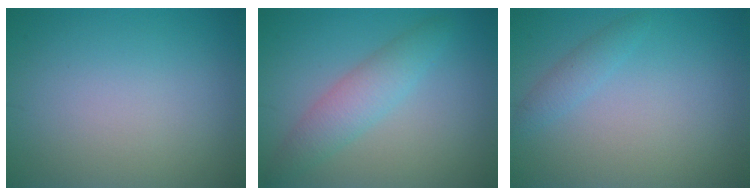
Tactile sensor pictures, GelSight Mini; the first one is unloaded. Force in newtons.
{"total": 3.2, "press": 3.2, "slide": 0.0}
{"total": 1.4, "press": 1.4, "slide": 0.1}